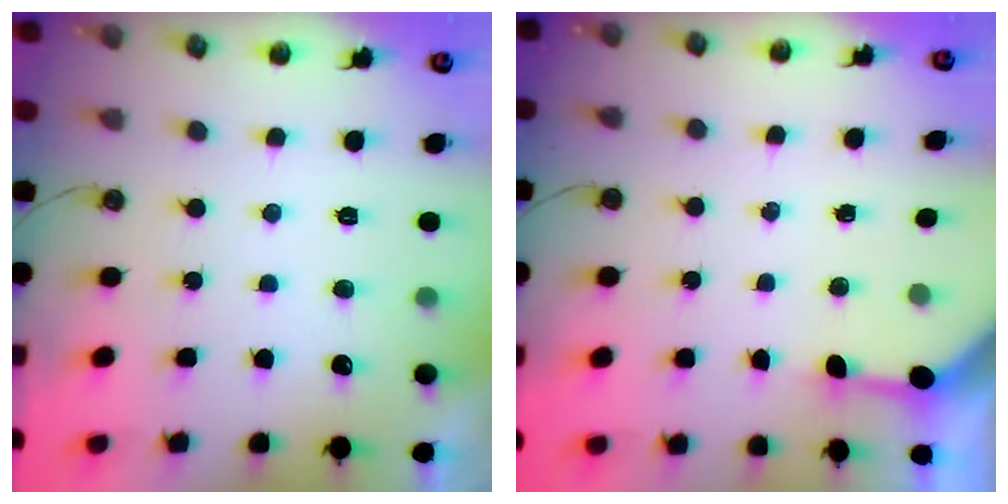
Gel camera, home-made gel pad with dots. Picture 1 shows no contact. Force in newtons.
{"total": 3.6, "press": 3.6, "slide": 0.4}